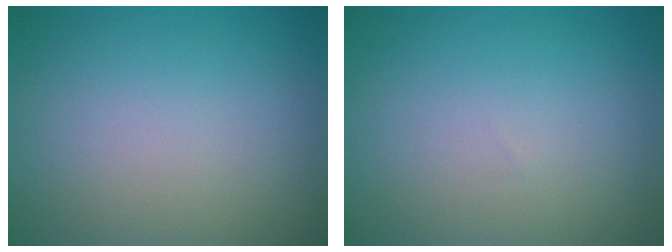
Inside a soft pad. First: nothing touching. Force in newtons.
{"total": 0.0}